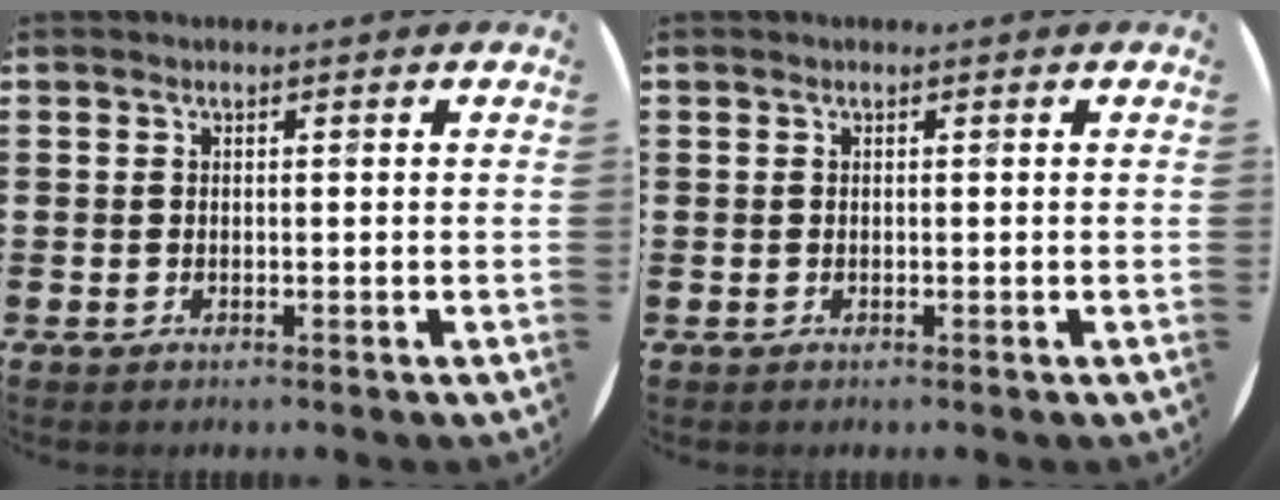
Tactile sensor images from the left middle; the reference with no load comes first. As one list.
[{"total": 0.0}]